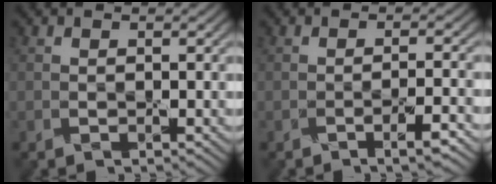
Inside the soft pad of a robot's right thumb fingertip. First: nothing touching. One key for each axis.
{"total": 3.3, "fx": -1.8, "fy": 0.7, "fz": 2.7, "tx": -0.041, "ty": 0.002, "tz": -0.033}